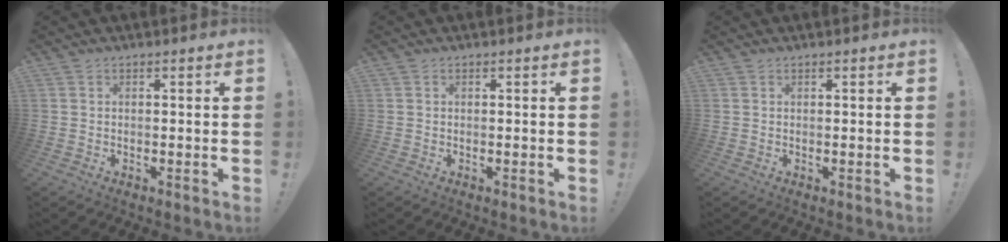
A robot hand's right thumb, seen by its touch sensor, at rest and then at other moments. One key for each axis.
{"total": 0.0}
{"total": 0.0}